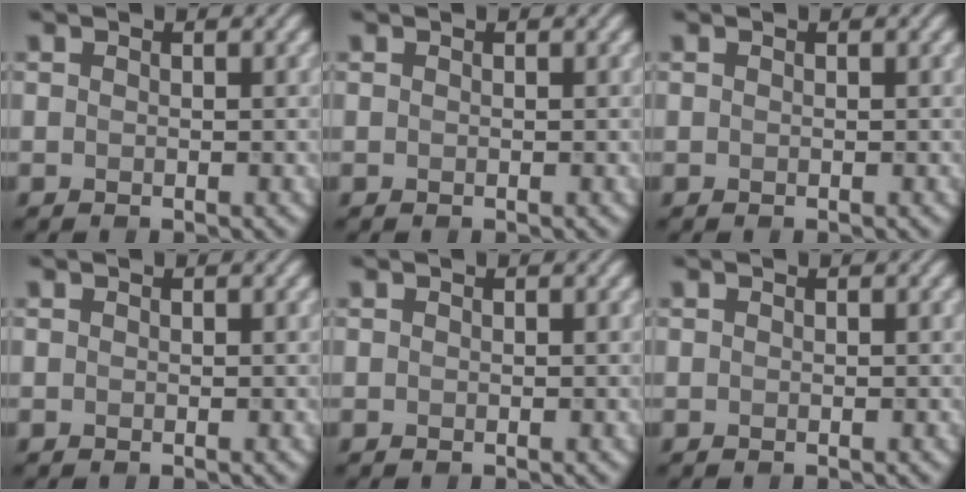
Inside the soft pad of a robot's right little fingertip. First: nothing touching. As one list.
[{"total": 0.0}, {"total": 0.0}, {"total": 0.0}, {"total": 0.0}, {"total": 0.0}]